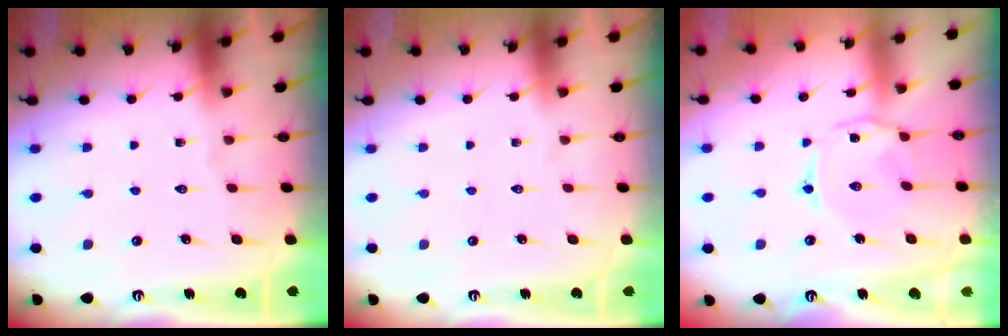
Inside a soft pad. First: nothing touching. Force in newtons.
{"total": 0.0}
{"total": 2.7, "press": 2.7, "slide": 0.4}